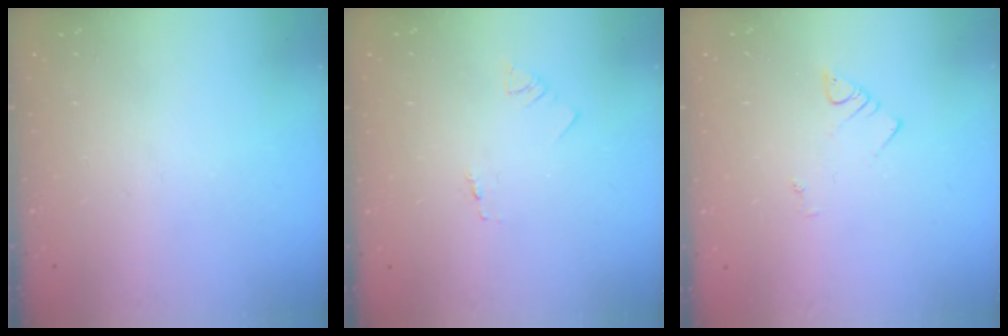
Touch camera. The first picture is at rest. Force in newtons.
{"total": 1.3, "press": 1.2, "slide": 0.1}
{"total": 2.1, "press": 2.1, "slide": 0.4}